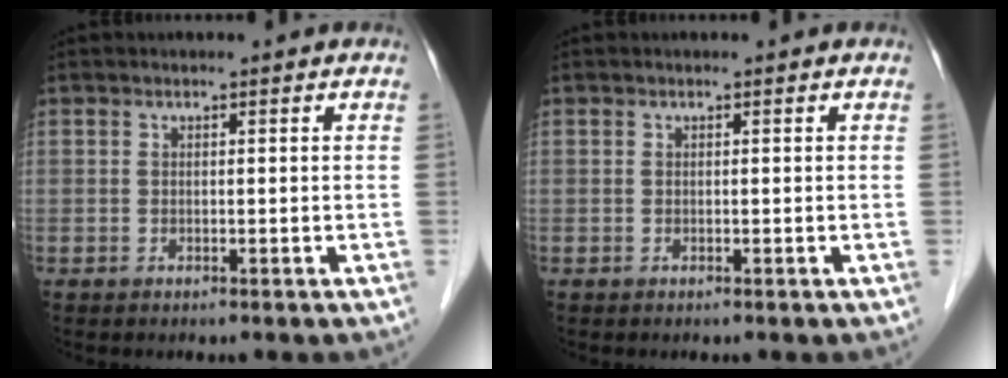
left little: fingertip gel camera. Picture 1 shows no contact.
{"total": 0.0}